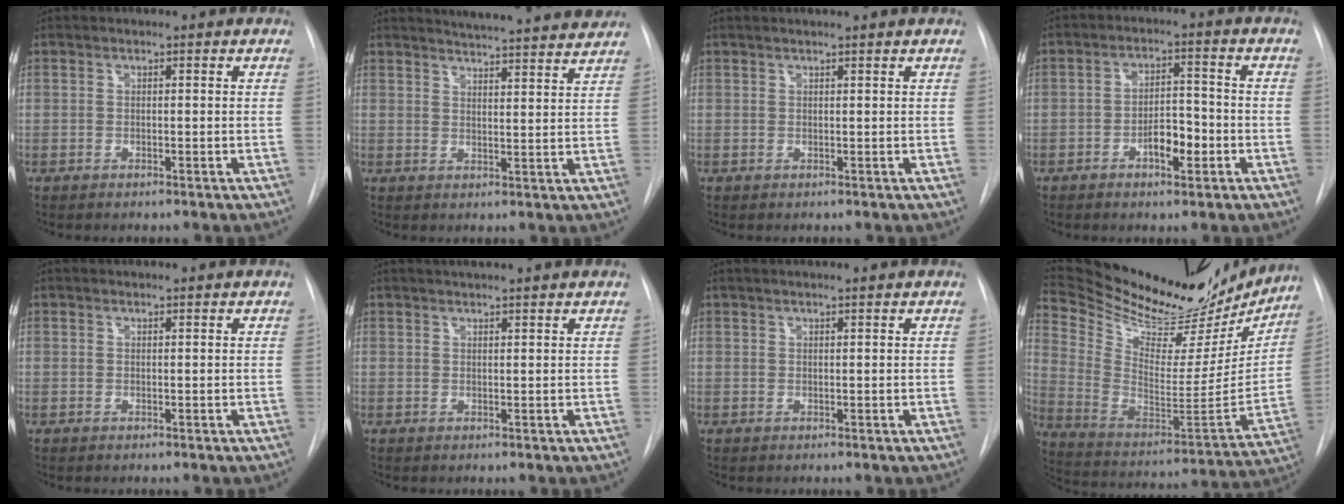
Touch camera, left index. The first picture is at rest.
{"total": 15.3, "force": [14.6, 0.6, 4.6], "torque": [-0.068, -0.025, 0.177]}
{"total": 2.5, "force": [2.2, -0.4, 1.0], "torque": [-0.012, 0.014, 0.030]}
{"total": 5.2, "force": [-2.4, 2.1, 4.2], "torque": [-0.065, 0.005, -0.038]}
{"total": 0.8, "force": [0.8, -0.1, 0.1], "torque": [-0.003, 0.010, 0.017]}
{"total": 3.9, "force": [3.5, -0.3, 1.6], "torque": [-0.021, 0.019, 0.045]}
{"total": 3.3, "force": [2.9, -0.4, 1.5], "torque": [-0.017, 0.018, 0.039]}
{"total": 31.8, "force": [27.6, 9.0, 12.9], "torque": [-0.223, -0.051, 0.392]}